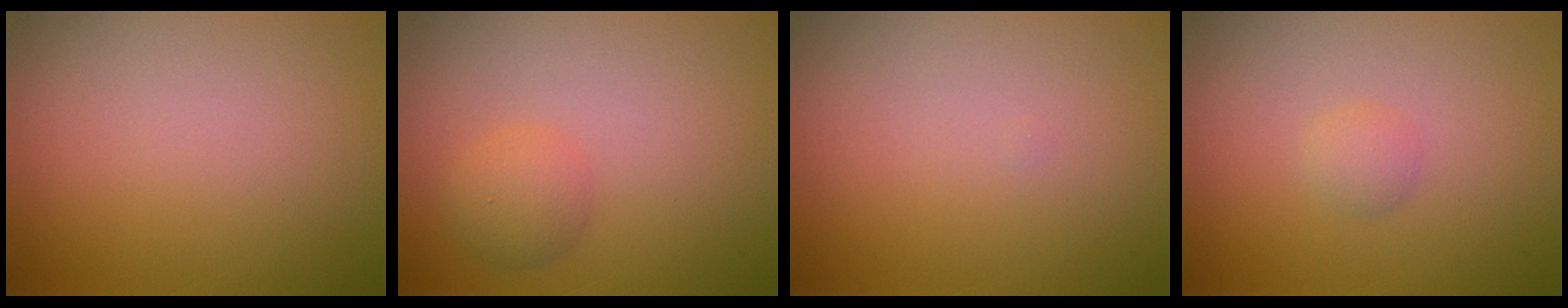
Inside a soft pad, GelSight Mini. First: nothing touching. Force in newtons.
{"total": 2.0, "press": 2.0, "slide": 0.1}
{"total": 0.0}
{"total": 1.0, "press": 1.0, "slide": 0.0}